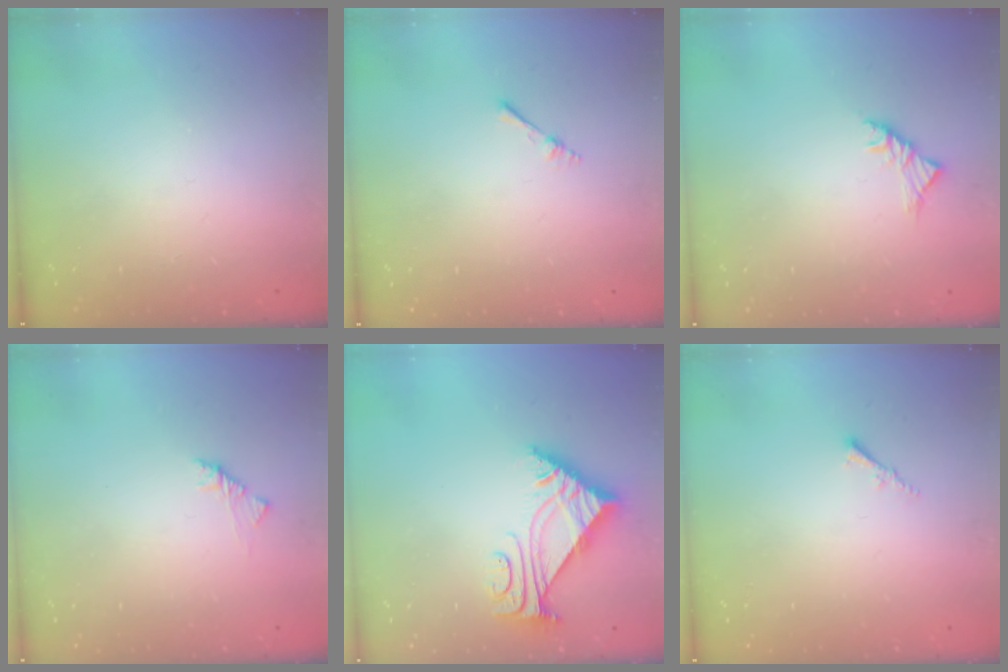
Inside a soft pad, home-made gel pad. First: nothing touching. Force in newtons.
{"total": 2.2, "press": 2.1, "slide": 0.3}
{"total": 3.5, "press": 3.4, "slide": 1.1}
{"total": 1.7, "press": 1.6, "slide": 0.5}
{"total": 5.6, "press": 5.5, "slide": 0.8}
{"total": 1.5, "press": 1.5, "slide": 0.4}